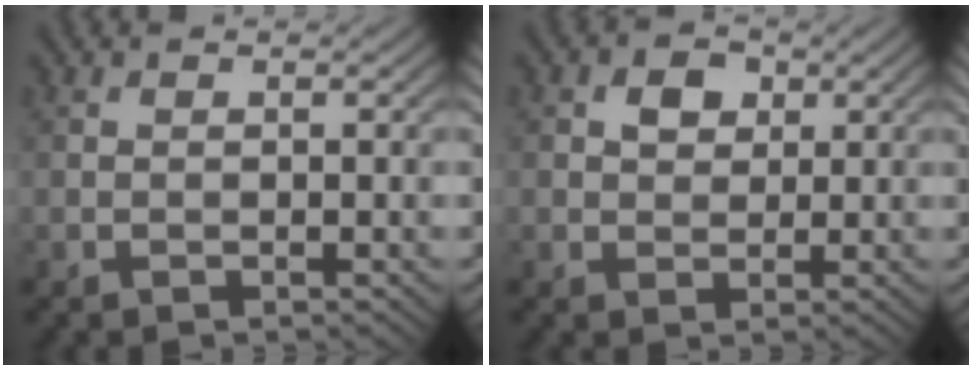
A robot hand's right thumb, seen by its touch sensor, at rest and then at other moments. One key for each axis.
{"total": 3.0, "fx": 1.0, "fy": 2.3, "fz": 1.5, "tx": -0.032, "ty": 0.003, "tz": 0.013}